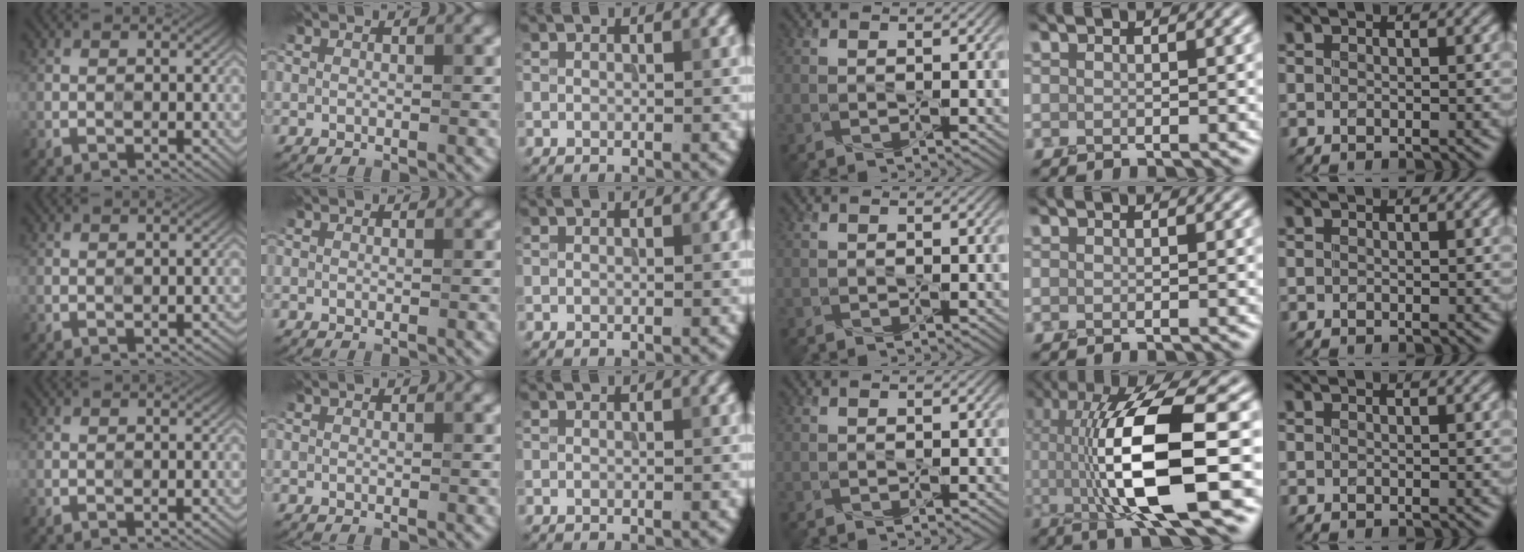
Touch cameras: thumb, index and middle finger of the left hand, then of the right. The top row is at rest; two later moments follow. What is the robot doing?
{"motion": "screw", "object": "flashlight"}